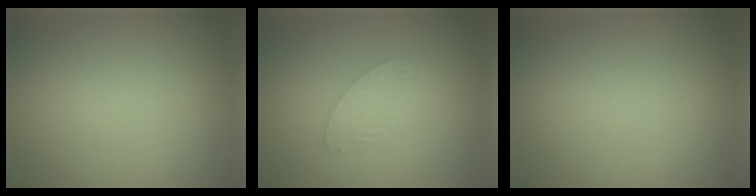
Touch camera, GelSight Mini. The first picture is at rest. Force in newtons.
{"total": 1.6, "press": 1.6, "slide": 0.1}
{"total": 0.0}